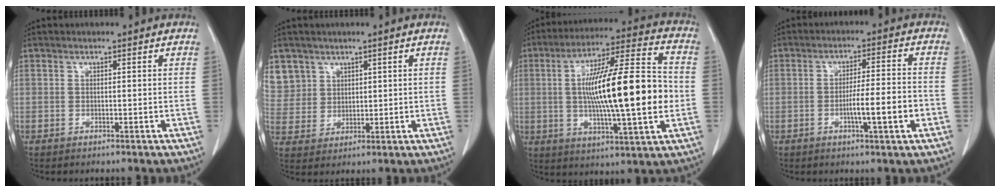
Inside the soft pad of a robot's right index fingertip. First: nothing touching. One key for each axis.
{"total": 7.7, "fx": 4.5, "fy": 6.3, "fz": 0.1, "tx": -0.004, "ty": 0.010, "tz": 0.102}
{"total": 20.7, "fx": -0.6, "fy": 2.2, "fz": 20.6, "tx": -0.348, "ty": 0.011, "tz": -0.015}
{"total": 7.4, "fx": -2.4, "fy": 0.1, "fz": 7.0, "tx": -0.110, "ty": 0.003, "tz": -0.039}